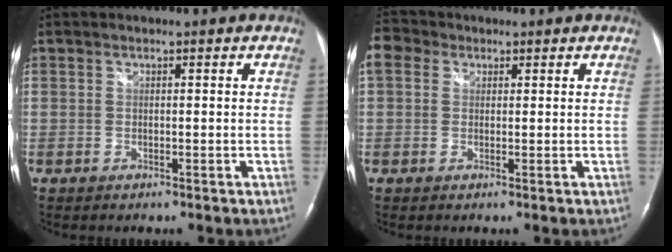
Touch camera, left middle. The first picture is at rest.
{"total": 4.6, "force": [2.0, 3.6, 2.1], "torque": [-0.059, 0.029, 0.039]}